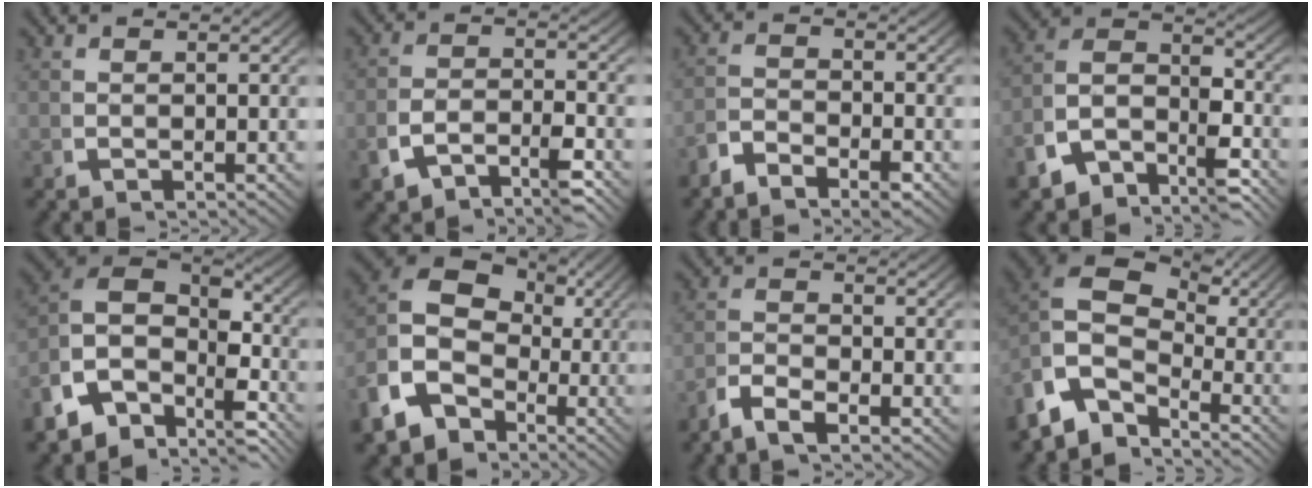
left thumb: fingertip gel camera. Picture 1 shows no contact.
{"total": 4.0, "force": [-2.4, 1.9, 2.6], "torque": [-0.055, -0.013, -0.038]}
{"total": 3.0, "force": [-2.4, 1.2, 1.4], "torque": [-0.022, -0.008, -0.051]}
{"total": 9.3, "force": [-1.9, 6.4, 6.5], "torque": [-0.132, -0.028, -0.034]}
{"total": 13.5, "force": [-0.3, 9.2, 9.9], "torque": [-0.231, -0.041, 0.004]}
{"total": 11.8, "force": [0.0, 9.4, 7.1], "torque": [-0.158, -0.022, -0.002]}
{"total": 2.5, "force": [-1.6, 1.1, 1.6], "torque": [-0.033, -0.003, -0.039]}
{"total": 11.7, "force": [0.8, 8.7, 7.8], "torque": [-0.170, -0.025, 0.008]}